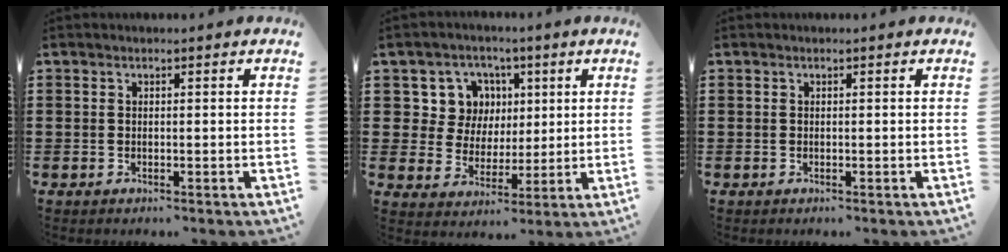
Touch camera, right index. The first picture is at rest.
{"total": 8.2, "force": [2.7, 7.5, 2.1], "torque": [-0.067, 0.008, 0.051]}
{"total": 0.0}